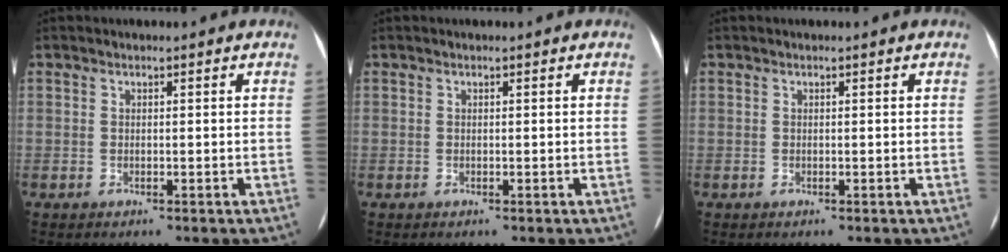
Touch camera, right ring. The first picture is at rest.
{"total": 0.0}
{"total": 0.0}